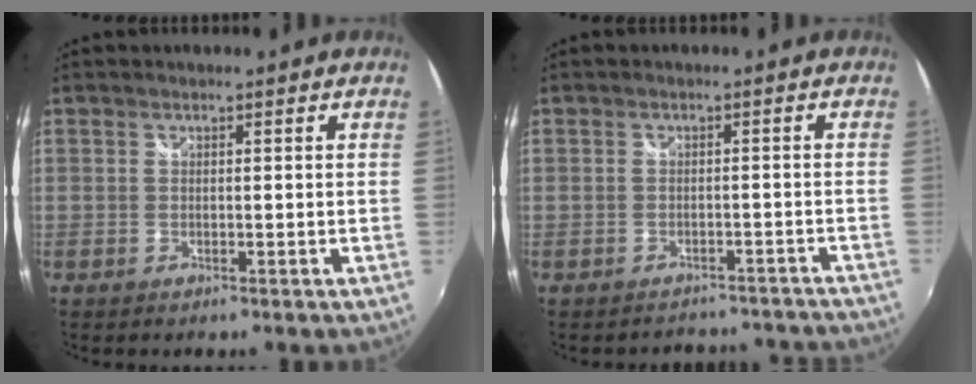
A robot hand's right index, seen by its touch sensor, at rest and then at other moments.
{"total": 9.7, "force": [-8.8, 3.7, 1.6], "torque": [-0.026, 0.022, -0.093]}